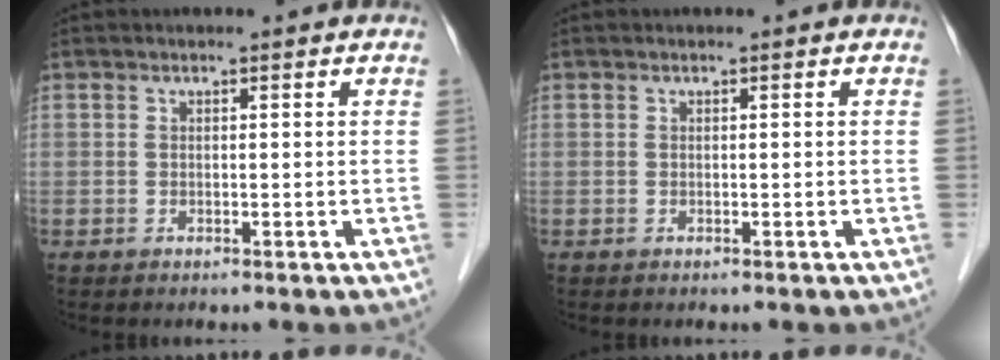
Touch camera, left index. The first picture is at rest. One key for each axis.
{"total": 0.0}